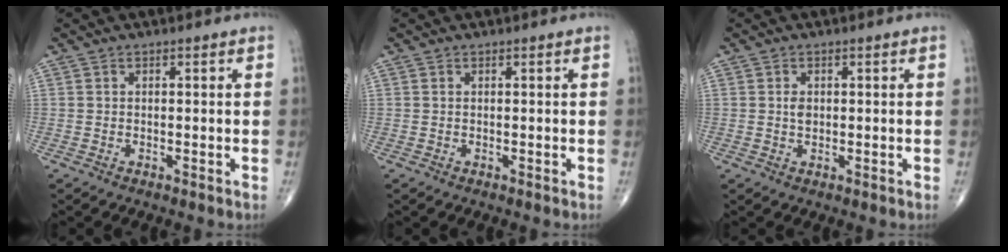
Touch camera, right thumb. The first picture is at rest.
{"total": 0.0}
{"total": 1.7, "force": [0.2, 1.2, 1.2], "torque": [-0.016, 0.000, 0.004]}